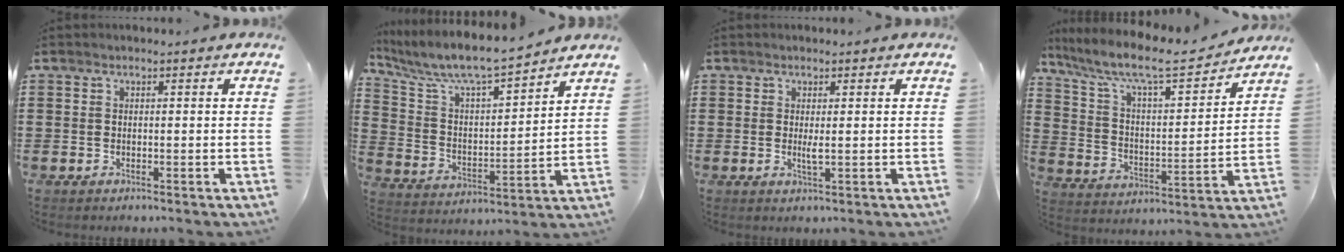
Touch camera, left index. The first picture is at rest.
{"total": 7.2, "force": [6.5, 0.7, 2.9], "torque": [-0.086, -0.048, 0.107]}
{"total": 1.7, "force": [0.1, 0.2, 1.7], "torque": [-0.032, -0.004, 0.002]}
{"total": 9.0, "force": [7.6, 1.0, 4.7], "torque": [-0.125, -0.048, 0.124]}